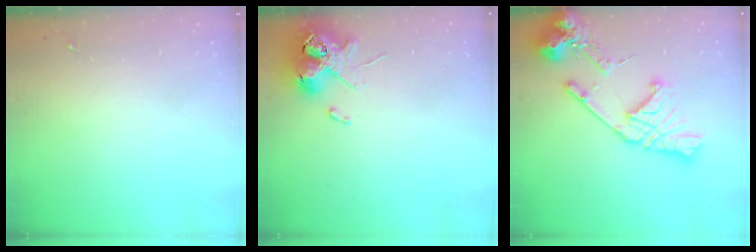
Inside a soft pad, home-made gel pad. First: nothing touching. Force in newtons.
{"total": 11.7, "press": 11.5, "slide": 1.7}
{"total": 20.9, "press": 20.7, "slide": 2.5}